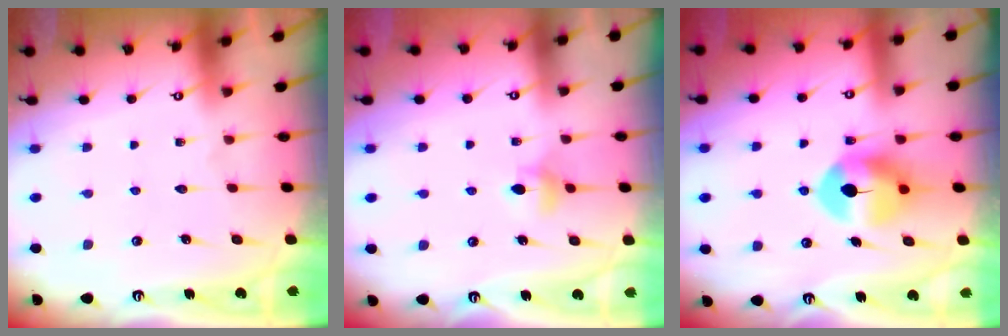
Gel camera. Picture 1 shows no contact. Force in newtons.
{"total": 4.6, "press": 4.5, "slide": 0.8}
{"total": 9.1, "press": 8.9, "slide": 1.8}